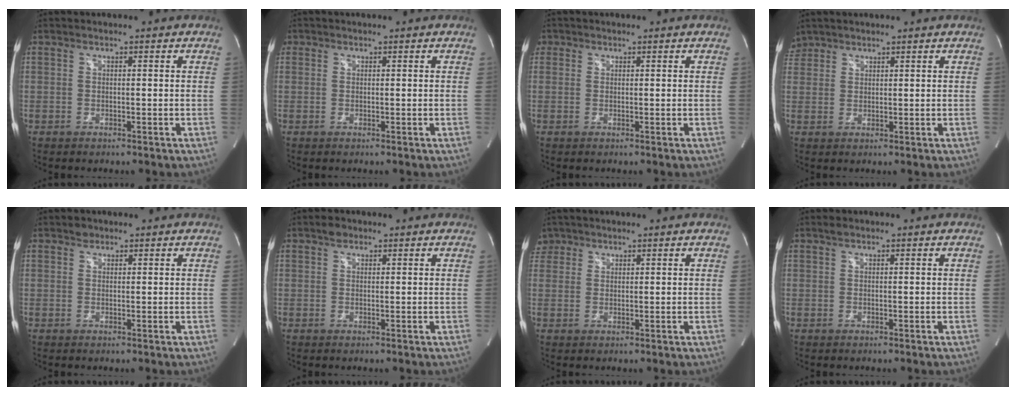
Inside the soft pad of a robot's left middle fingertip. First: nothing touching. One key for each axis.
{"total": 0.6, "fx": 0.2, "fy": 0.6, "fz": 0.1, "tx": 0.004, "ty": 0.002, "tz": 0.002}
{"total": 1.4, "fx": 0.6, "fy": 1.3, "fz": 0.2, "tx": 0.007, "ty": 0.006, "tz": 0.007}
{"total": 3.1, "fx": 2.6, "fy": 1.7, "fz": -0.2, "tx": 0.004, "ty": 0.015, "tz": 0.051}
{"total": 1.0, "fx": 0.7, "fy": 0.6, "fz": 0.1, "tx": 0.001, "ty": 0.000, "tz": 0.009}
{"total": 1.3, "fx": 0.9, "fy": 0.8, "fz": 0.4, "tx": -0.011, "ty": 0.005, "tz": 0.014}
{"total": 3.2, "fx": 2.1, "fy": 2.4, "fz": 0.0, "tx": 0.005, "ty": 0.013, "tz": 0.040}
{"total": 0.5, "fx": 0.4, "fy": 0.2, "fz": 0.2, "tx": -0.013, "ty": 0.006, "tz": 0.010}